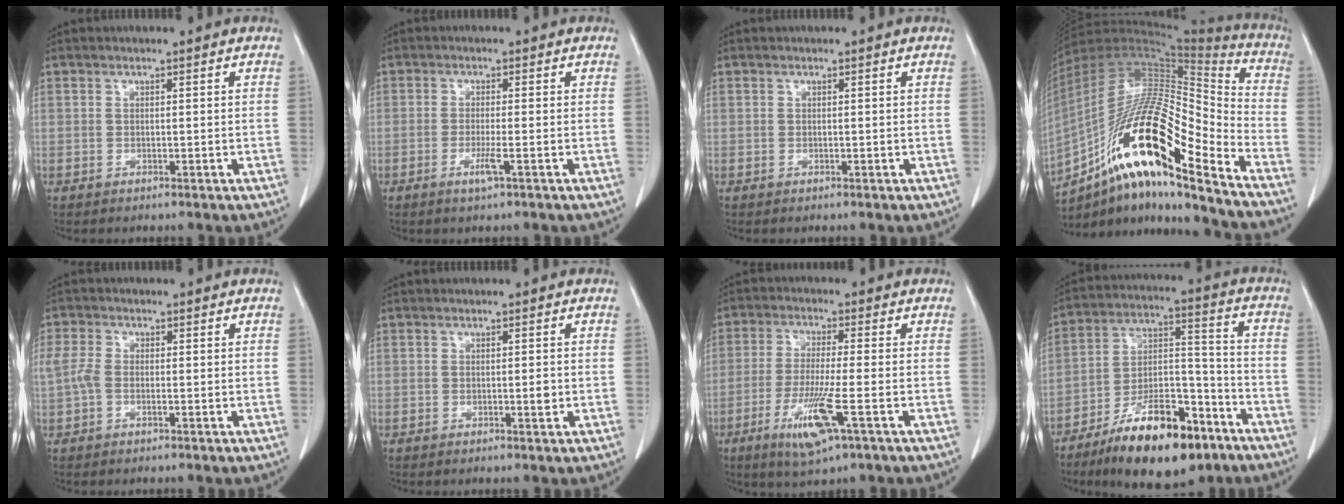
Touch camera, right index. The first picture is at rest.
{"total": 2.5, "force": [-1.2, -0.2, 2.2], "torque": [-0.043, -0.005, -0.024]}
{"total": 0.0}
{"total": 22.9, "force": [-13.1, 3.8, 18.3], "torque": [-0.332, 0.003, -0.229]}
{"total": 2.7, "force": [-0.5, 1.5, 2.1], "torque": [-0.063, 0.007, -0.014]}
{"total": 1.2, "force": [-0.2, 0.2, 1.2], "torque": [-0.018, -0.002, -0.004]}
{"total": 8.9, "force": [-3.9, 0.2, 8.1], "torque": [-0.158, -0.024, -0.071]}
{"total": 18.4, "force": [-12.1, 6.2, 12.4], "torque": [-0.211, 0.017, -0.202]}